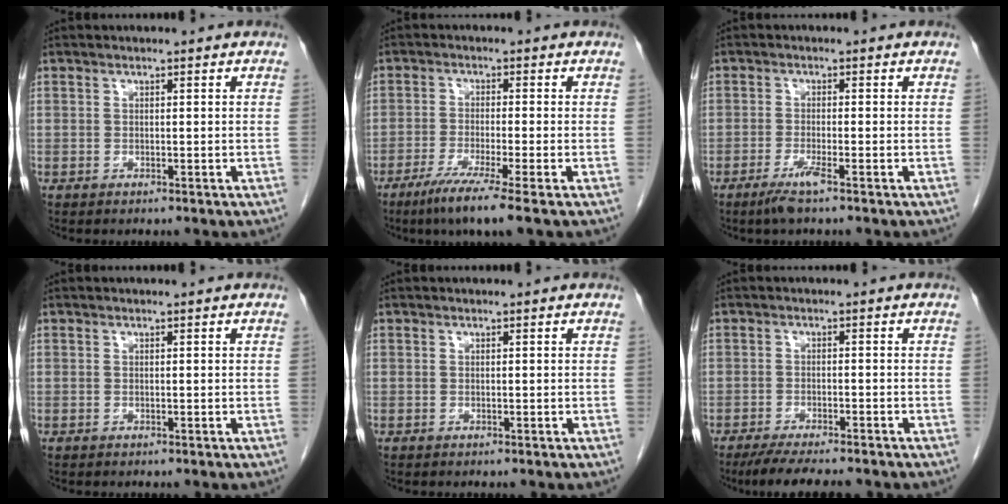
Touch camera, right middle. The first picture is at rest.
{"total": 7.3, "force": [-4.8, -1.0, 5.5], "torque": [-0.097, -0.023, -0.086]}
{"total": 3.0, "force": [-1.9, -0.2, 2.2], "torque": [-0.050, -0.009, -0.041]}
{"total": 0.0}
{"total": 0.0}
{"total": 8.3, "force": [-7.1, 1.1, 4.2], "torque": [-0.062, -0.017, -0.110]}